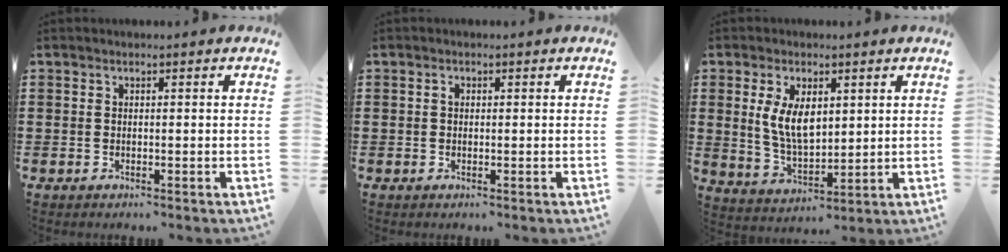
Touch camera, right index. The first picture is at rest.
{"total": 0.7, "force": [0.1, 0.5, 0.5], "torque": [-0.012, 0.001, 0.002]}
{"total": 7.2, "force": [2.0, 3.9, 5.7], "torque": [-0.118, 0.004, 0.033]}